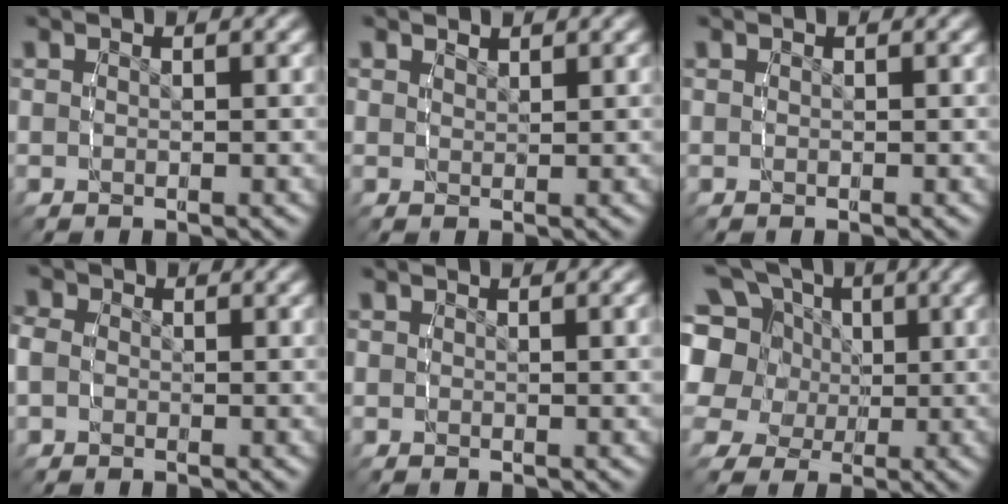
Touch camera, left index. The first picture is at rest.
{"total": 1.0, "force": [1.0, -0.3, -0.2], "torque": [0.009, -0.003, 0.024]}
{"total": 0.0}
{"total": 2.5, "force": [-0.1, 2.3, 1.0], "torque": [-0.028, 0.000, -0.007]}
{"total": 0.6, "force": [0.1, 0.3, 0.5], "torque": [-0.004, 0.005, -0.001]}
{"total": 13.1, "force": [4.1, 10.7, 6.3], "torque": [-0.138, -0.010, 0.057]}